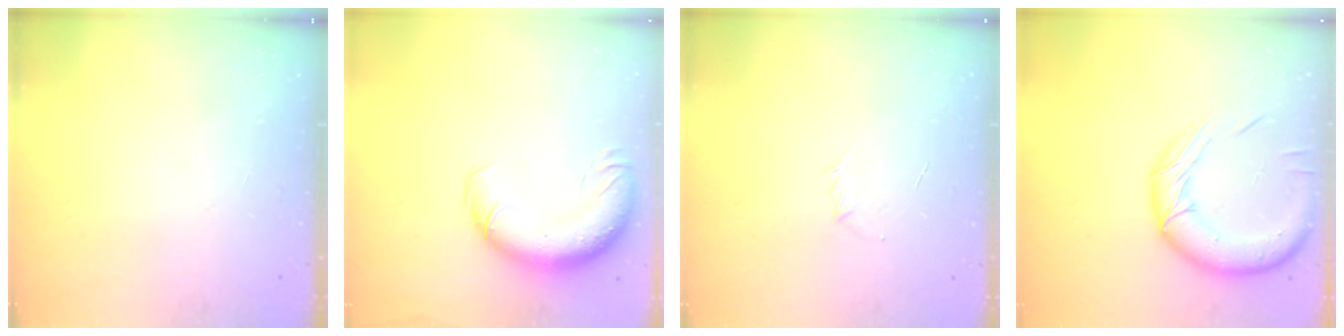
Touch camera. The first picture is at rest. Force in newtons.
{"total": 13.7, "press": 13.2, "slide": 3.5}
{"total": 2.8, "press": 2.7, "slide": 0.8}
{"total": 17.0, "press": 16.8, "slide": 2.6}